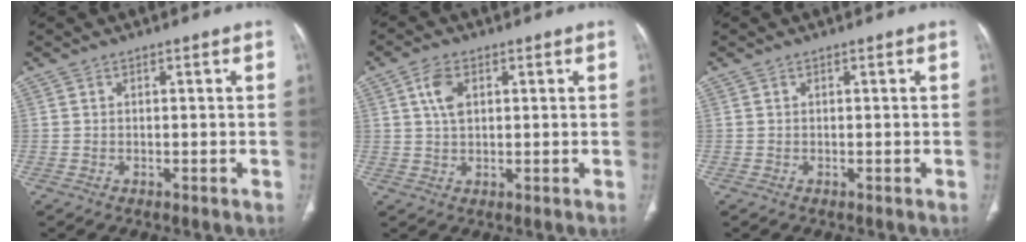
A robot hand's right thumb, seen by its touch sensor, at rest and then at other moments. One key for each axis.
{"total": 5.0, "fx": 1.7, "fy": 2.9, "fz": 3.7, "tx": -0.072, "ty": 0.001, "tz": 0.033}
{"total": 0.0}